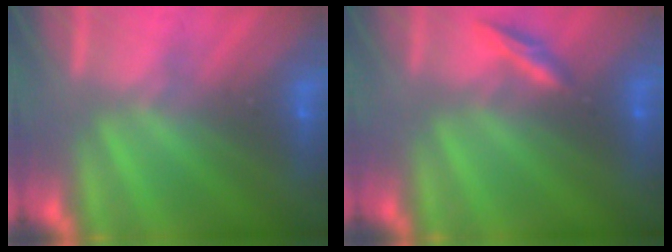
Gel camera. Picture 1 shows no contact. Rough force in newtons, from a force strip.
{"total": 2.3}